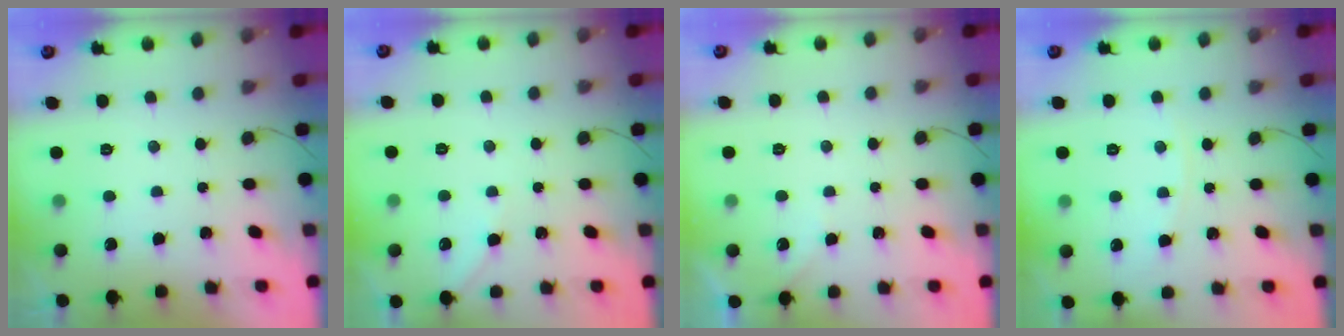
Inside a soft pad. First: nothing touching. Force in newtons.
{"total": 3.0, "press": 2.9, "slide": 0.5}
{"total": 2.5, "press": 2.4, "slide": 0.3}
{"total": 3.8, "press": 3.8, "slide": 0.4}